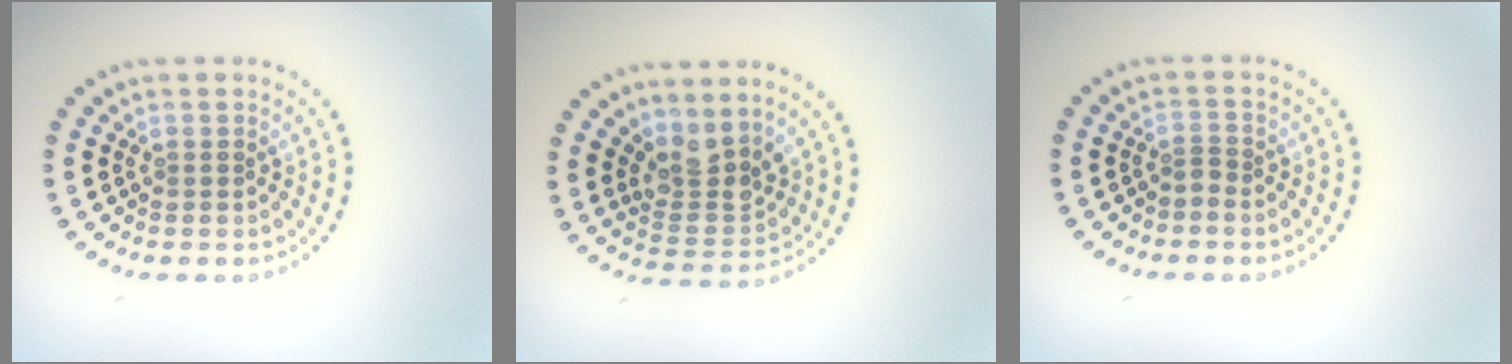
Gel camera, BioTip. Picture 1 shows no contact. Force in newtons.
{"total": 3.3, "press": 2.6, "slide": 2.0}
{"total": 0.7, "press": 0.4, "slide": 0.6}